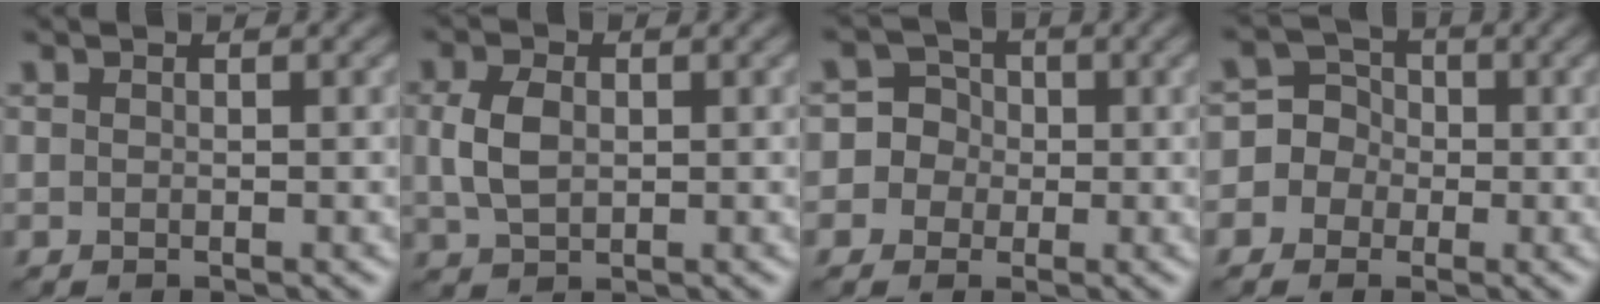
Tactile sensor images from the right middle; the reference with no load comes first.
{"total": 3.5, "force": [0.4, 2.4, 2.5], "torque": [-0.061, 0.001, 0.008]}
{"total": 5.8, "force": [-0.8, 5.7, 0.8], "torque": [0.005, 0.022, -0.038]}
{"total": 5.4, "force": [-1.3, 5.2, 0.7], "torque": [0.006, 0.025, -0.055]}